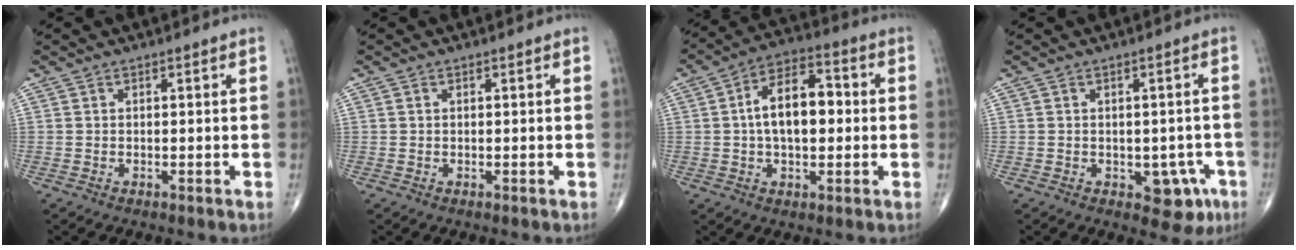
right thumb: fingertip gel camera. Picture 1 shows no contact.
{"total": 0.0}
{"total": 12.2, "force": [0.5, 6.8, 10.1], "torque": [-0.153, 0.027, 0.001]}
{"total": 6.1, "force": [-2.3, 3.8, 4.2], "torque": [-0.017, 0.010, -0.022]}